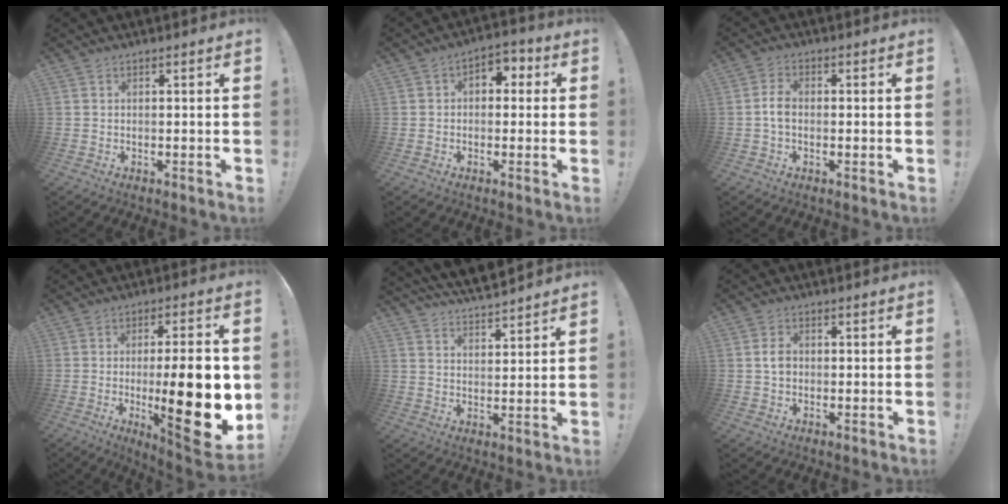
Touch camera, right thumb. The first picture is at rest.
{"total": 4.8, "force": [-0.2, 3.8, 3.0], "torque": [-0.032, 0.011, -0.004]}
{"total": 4.2, "force": [-0.7, 2.5, 3.3], "torque": [-0.064, 0.010, -0.013]}
{"total": 23.1, "force": [-3.1, 5.9, 22.1], "torque": [-0.325, -0.011, -0.039]}
{"total": 6.5, "force": [6.1, 1.5, 1.9], "torque": [-0.036, -0.052, 0.109]}
{"total": 3.3, "force": [-0.2, 2.5, 2.1], "torque": [-0.031, 0.004, -0.005]}